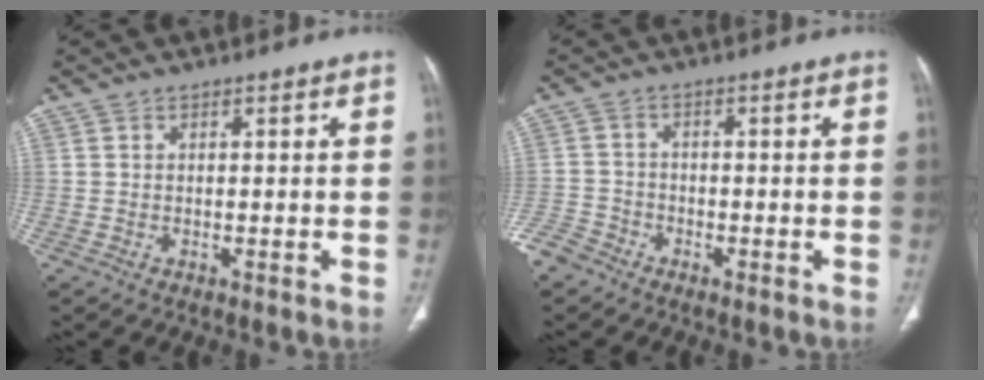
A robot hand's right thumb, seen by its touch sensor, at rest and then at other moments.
{"total": 4.7, "force": [-3.5, 3.0, 0.9], "torque": [-0.013, 0.013, -0.076]}